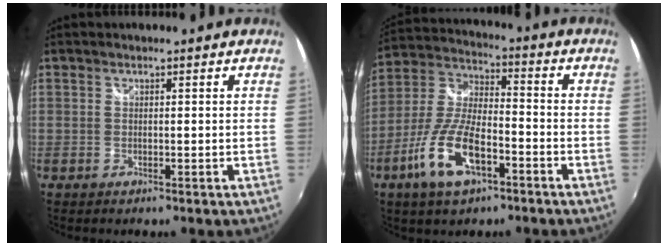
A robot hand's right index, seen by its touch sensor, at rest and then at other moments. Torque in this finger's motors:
{"motor_torque": [1.31, -0.78, 0.74, 0.09]}